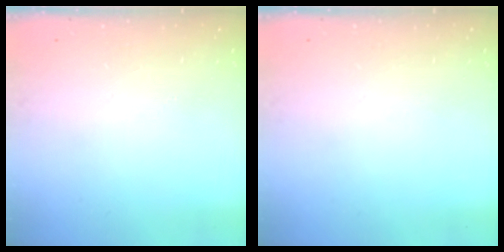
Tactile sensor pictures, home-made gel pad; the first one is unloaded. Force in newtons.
{"total": 0.0}